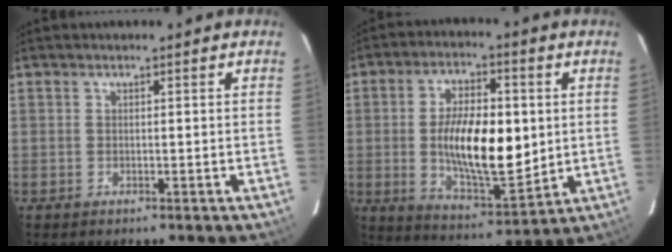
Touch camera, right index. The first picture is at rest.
{"total": 16.3, "force": [0.4, 7.0, 14.7], "torque": [-0.256, -0.005, 0.016]}